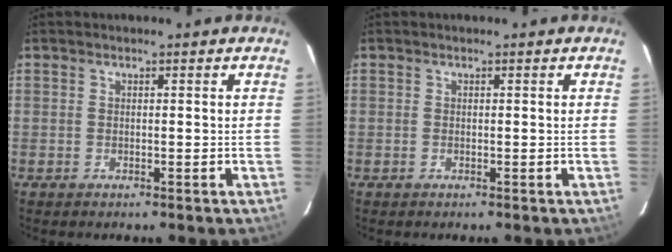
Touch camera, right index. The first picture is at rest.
{"total": 0.0}